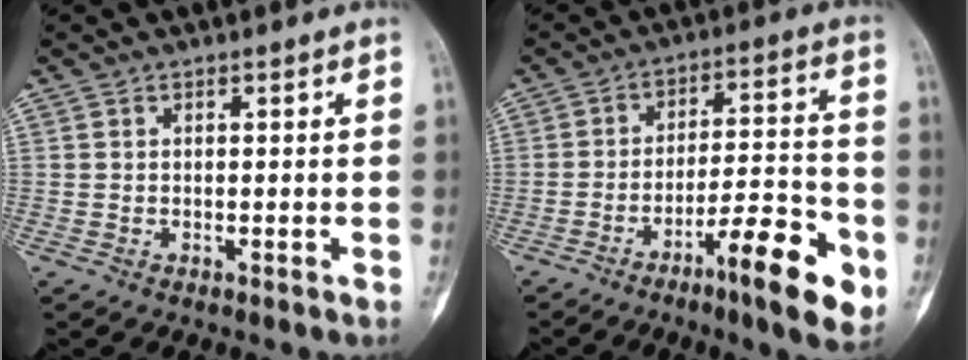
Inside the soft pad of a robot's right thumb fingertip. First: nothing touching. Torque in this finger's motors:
{"motor_torque": [0.37, 0.45, -0.08, -0.18, 0.07]}